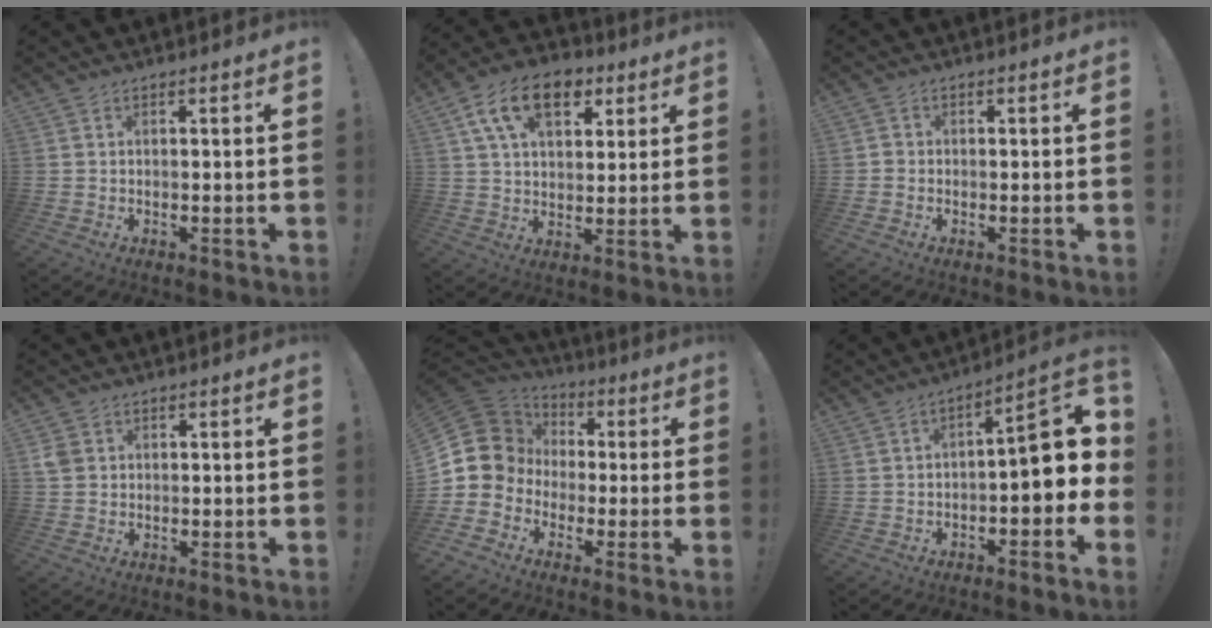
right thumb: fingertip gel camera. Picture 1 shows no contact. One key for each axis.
{"total": 15.2, "fx": 7.0, "fy": 9.3, "fz": 9.7, "tx": -0.159, "ty": -0.014, "tz": 0.129}
{"total": 1.1, "fx": -0.6, "fy": 0.8, "fz": 0.5, "tx": -0.006, "ty": 0.003, "tz": -0.011}
{"total": 3.0, "fx": 1.0, "fy": 2.4, "fz": 1.4, "tx": -0.027, "ty": 0.006, "tz": 0.021}
{"total": 10.6, "fx": 0.1, "fy": 10.1, "fz": 3.3, "tx": -0.049, "ty": -0.001, "tz": 0.015}
{"total": 10.2, "fx": -0.5, "fy": 3.8, "fz": 9.5, "tx": -0.118, "ty": 0.002, "tz": -0.011}